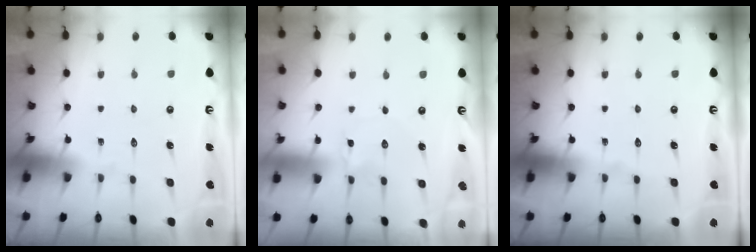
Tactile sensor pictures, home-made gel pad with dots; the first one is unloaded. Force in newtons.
{"total": 0.0}
{"total": 0.0}